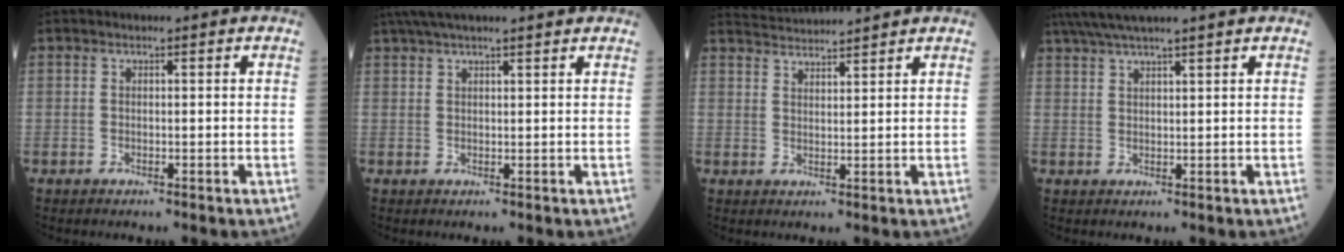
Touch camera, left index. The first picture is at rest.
{"total": 9.9, "force": [8.5, 0.3, 4.9], "torque": [-0.083, 0.039, 0.122]}
{"total": 5.5, "force": [5.4, -1.0, 0.5], "torque": [-0.017, 0.024, 0.093]}
{"total": 8.0, "force": [6.8, -0.9, 4.1], "torque": [-0.072, 0.032, 0.110]}